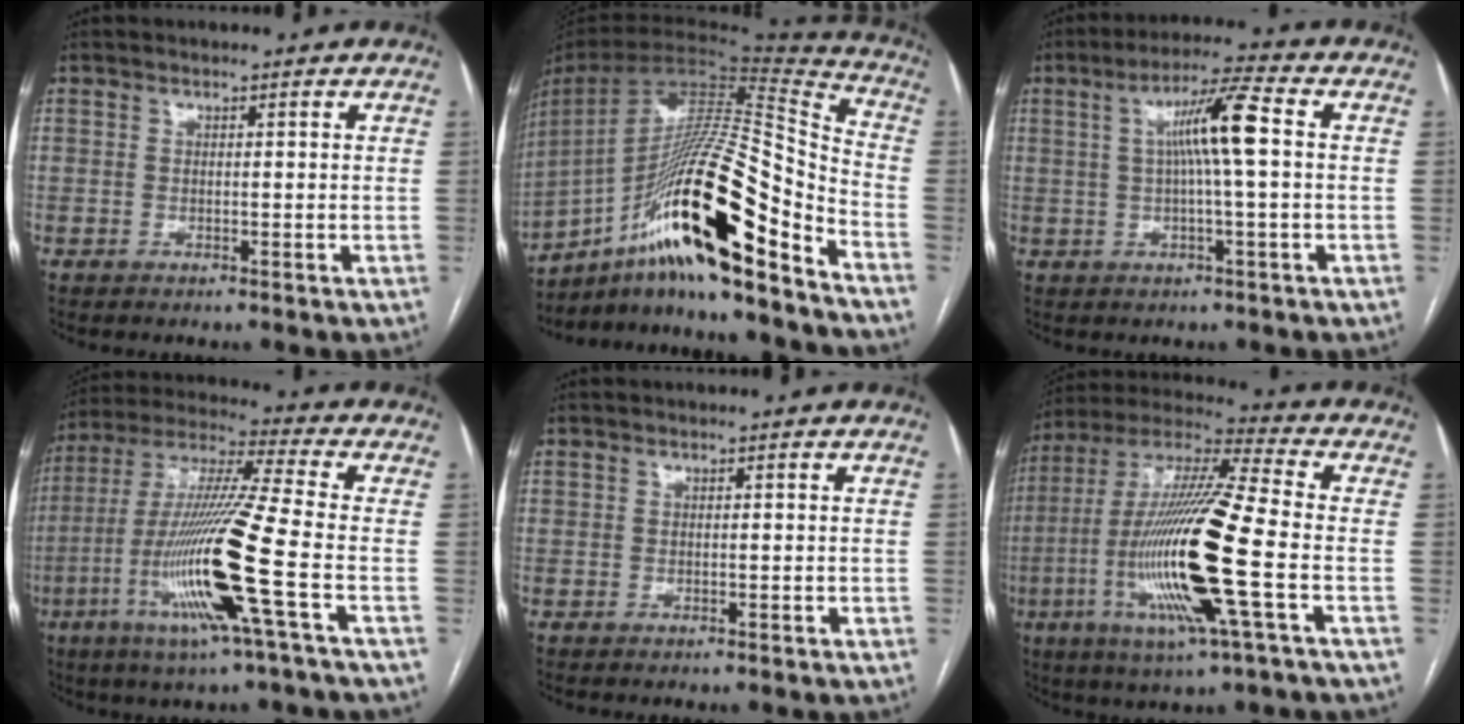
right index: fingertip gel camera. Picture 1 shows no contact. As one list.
[{"total": 26.8, "force": [-15.3, 2.7, 21.9], "torque": [-0.391, -0.006, -0.268]}, {"total": 8.6, "force": [1.1, -0.1, 8.5], "torque": [-0.153, 0.015, 0.016]}, {"total": 17.5, "force": [-5.5, -1.1, 16.6], "torque": [-0.335, -0.017, -0.113]}, {"total": 0.0}, {"total": 20.4, "force": [-4.9, 0.8, 19.8], "torque": [-0.414, -0.020, -0.100]}]